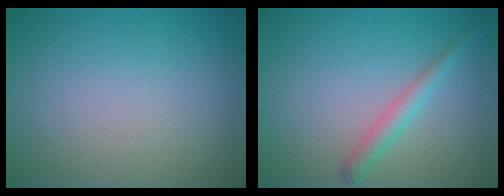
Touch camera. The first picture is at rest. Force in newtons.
{"total": 2.0, "press": 2.0, "slide": 0.1}